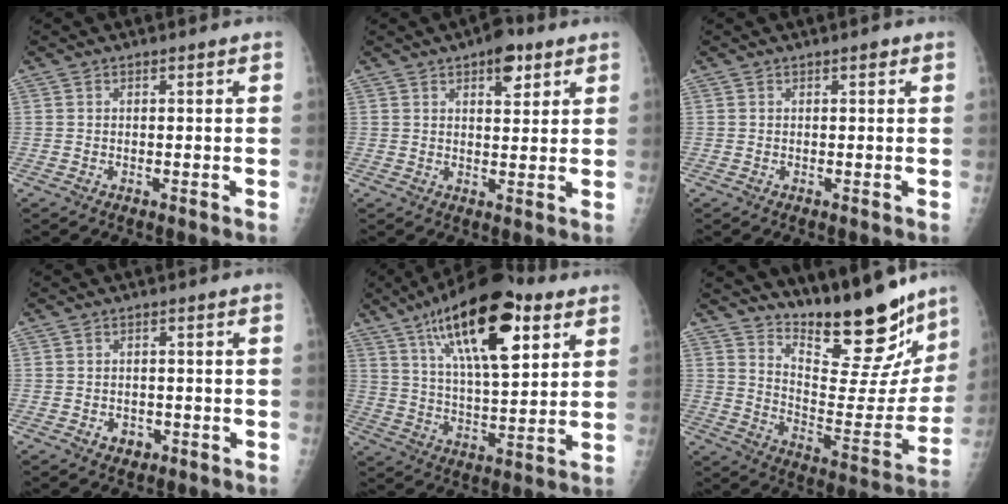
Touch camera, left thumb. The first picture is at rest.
{"total": 6.0, "force": [3.4, 2.9, 4.1], "torque": [-0.037, -0.013, 0.042]}
{"total": 0.5, "force": [0.2, 0.3, 0.4], "torque": [-0.001, 0.001, 0.000]}
{"total": 2.8, "force": [-1.1, 2.3, 1.2], "torque": [-0.005, 0.005, -0.009]}
{"total": 21.9, "force": [10.7, 8.3, 17.2], "torque": [-0.256, -0.027, 0.177]}
{"total": 21.6, "force": [17.5, 6.3, 10.9], "torque": [-0.115, -0.123, 0.258]}